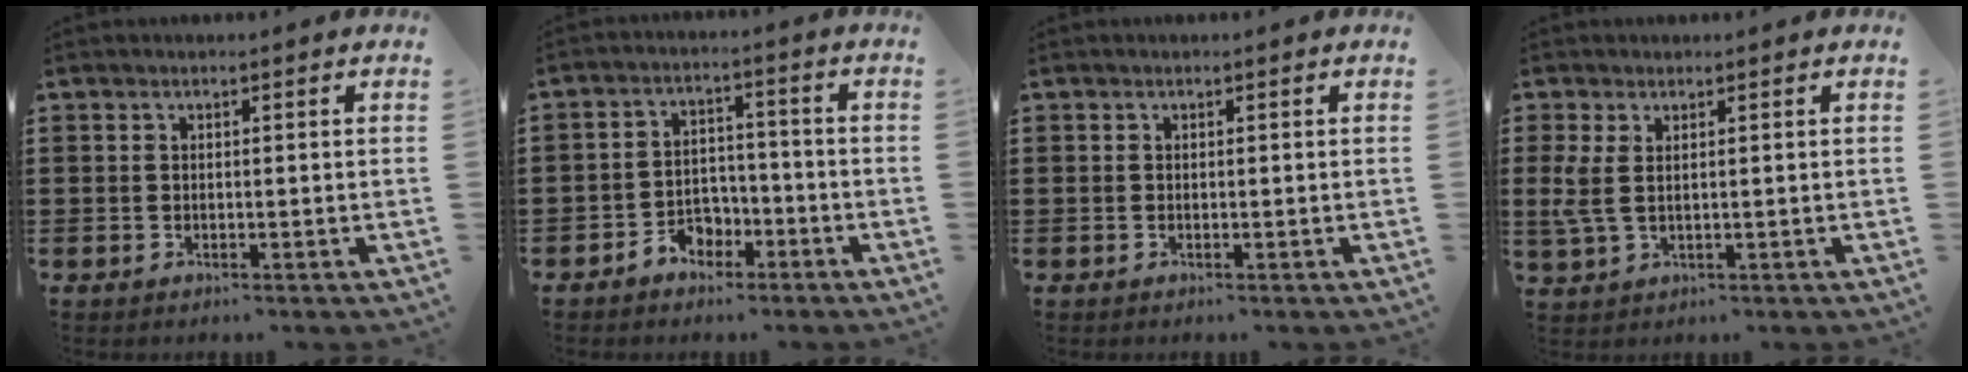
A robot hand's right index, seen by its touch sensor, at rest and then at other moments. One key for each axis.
{"total": 4.0, "fx": -2.7, "fy": 2.7, "fz": 1.0, "tx": -0.024, "ty": 0.013, "tz": -0.056}
{"total": 0.0}
{"total": 3.4, "fx": 0.7, "fy": 1.5, "fz": 3.0, "tx": -0.085, "ty": -0.006, "tz": 0.007}